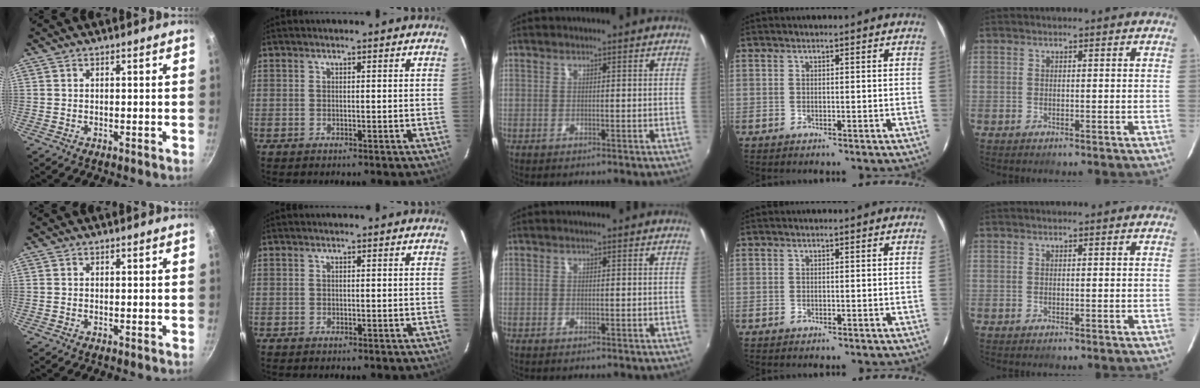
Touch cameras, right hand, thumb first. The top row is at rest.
{}